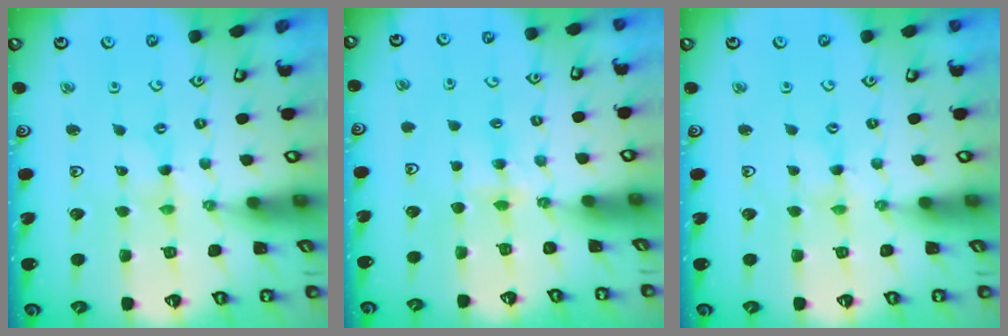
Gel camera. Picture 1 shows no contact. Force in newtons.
{"total": 3.8, "press": 3.8, "slide": 0.6}
{"total": 0.6, "press": 0.6, "slide": 0.2}